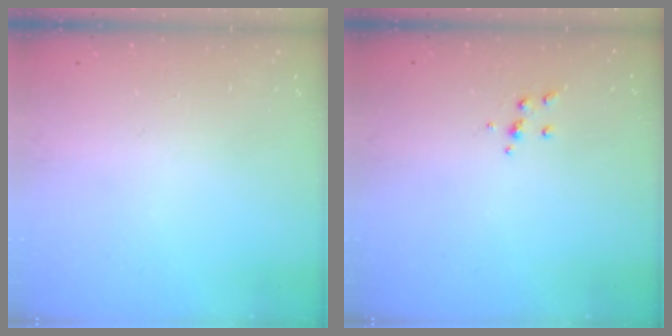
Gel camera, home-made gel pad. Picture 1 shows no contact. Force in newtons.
{"total": 4.0, "press": 3.9, "slide": 0.9}